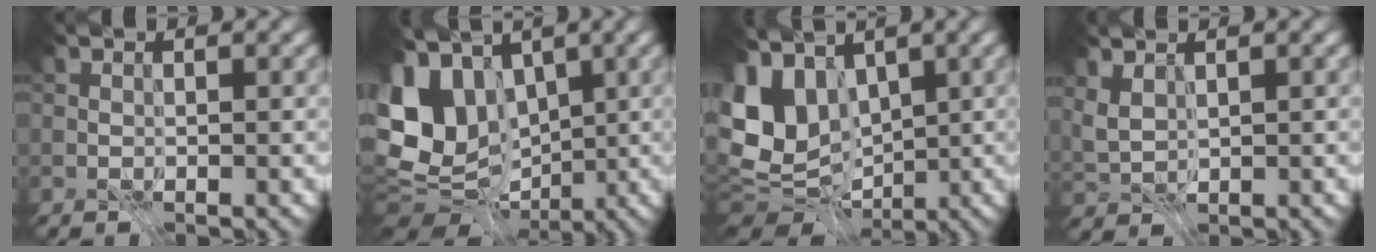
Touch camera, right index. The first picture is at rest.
{"total": 11.9, "force": [0.8, 9.3, 7.5], "torque": [-0.171, 0.000, 0.011]}
{"total": 10.0, "force": [1.0, 7.6, 6.4], "torque": [-0.147, -0.005, 0.023]}
{"total": 1.9, "force": [1.1, 1.0, 1.2], "torque": [-0.029, -0.001, 0.026]}